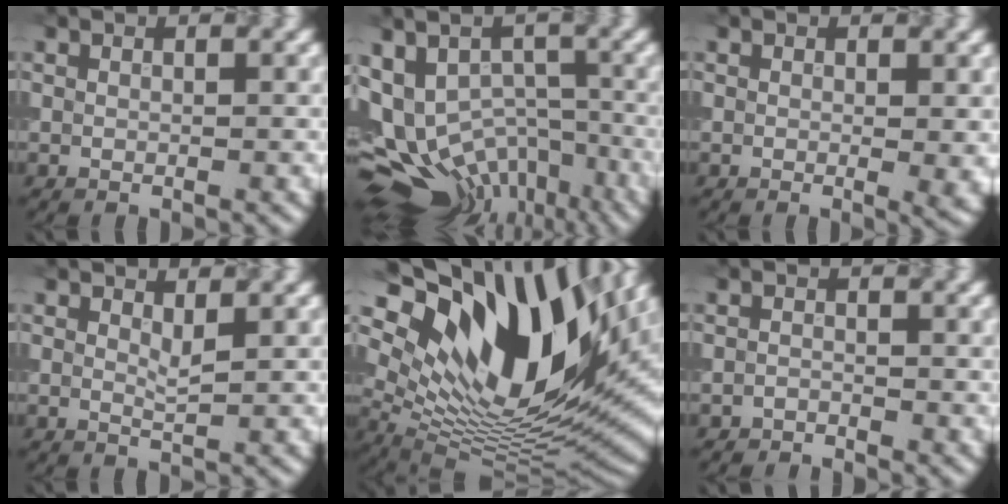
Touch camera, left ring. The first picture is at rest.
{"total": 15.7, "force": [-7.9, 11.2, 7.7], "torque": [-0.139, -0.033, -0.087]}
{"total": 2.1, "force": [0.1, 0.5, 2.1], "torque": [-0.025, -0.009, 0.003]}
{"total": 1.1, "force": [0.5, 0.2, 0.9], "torque": [-0.019, -0.002, 0.009]}
{"total": 18.3, "force": [9.0, 8.1, 13.8], "torque": [-0.259, 0.021, 0.152]}
{"total": 1.1, "force": [-1.1, 0.2, 0.0], "torque": [0.004, 0.000, -0.024]}